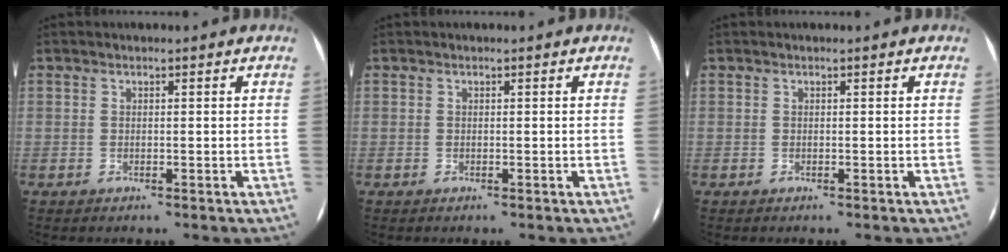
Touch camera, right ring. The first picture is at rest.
{"total": 0.0}
{"total": 0.0}